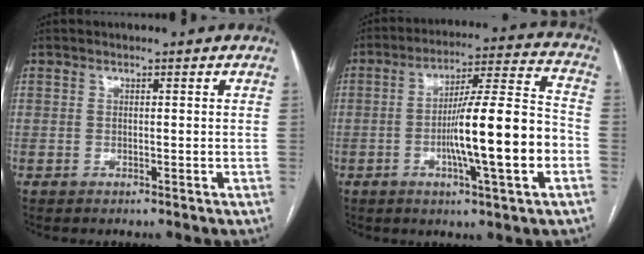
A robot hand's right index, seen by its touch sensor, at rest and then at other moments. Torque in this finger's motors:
{"motor_torque": [2.14, 0.00, 1.05, 0.21]}